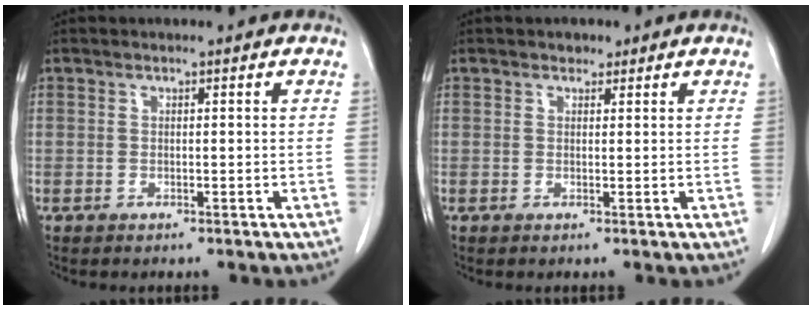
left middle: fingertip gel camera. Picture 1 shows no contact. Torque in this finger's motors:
{"motor_torque": [0.24, -0.19, -0.02, 0.01]}